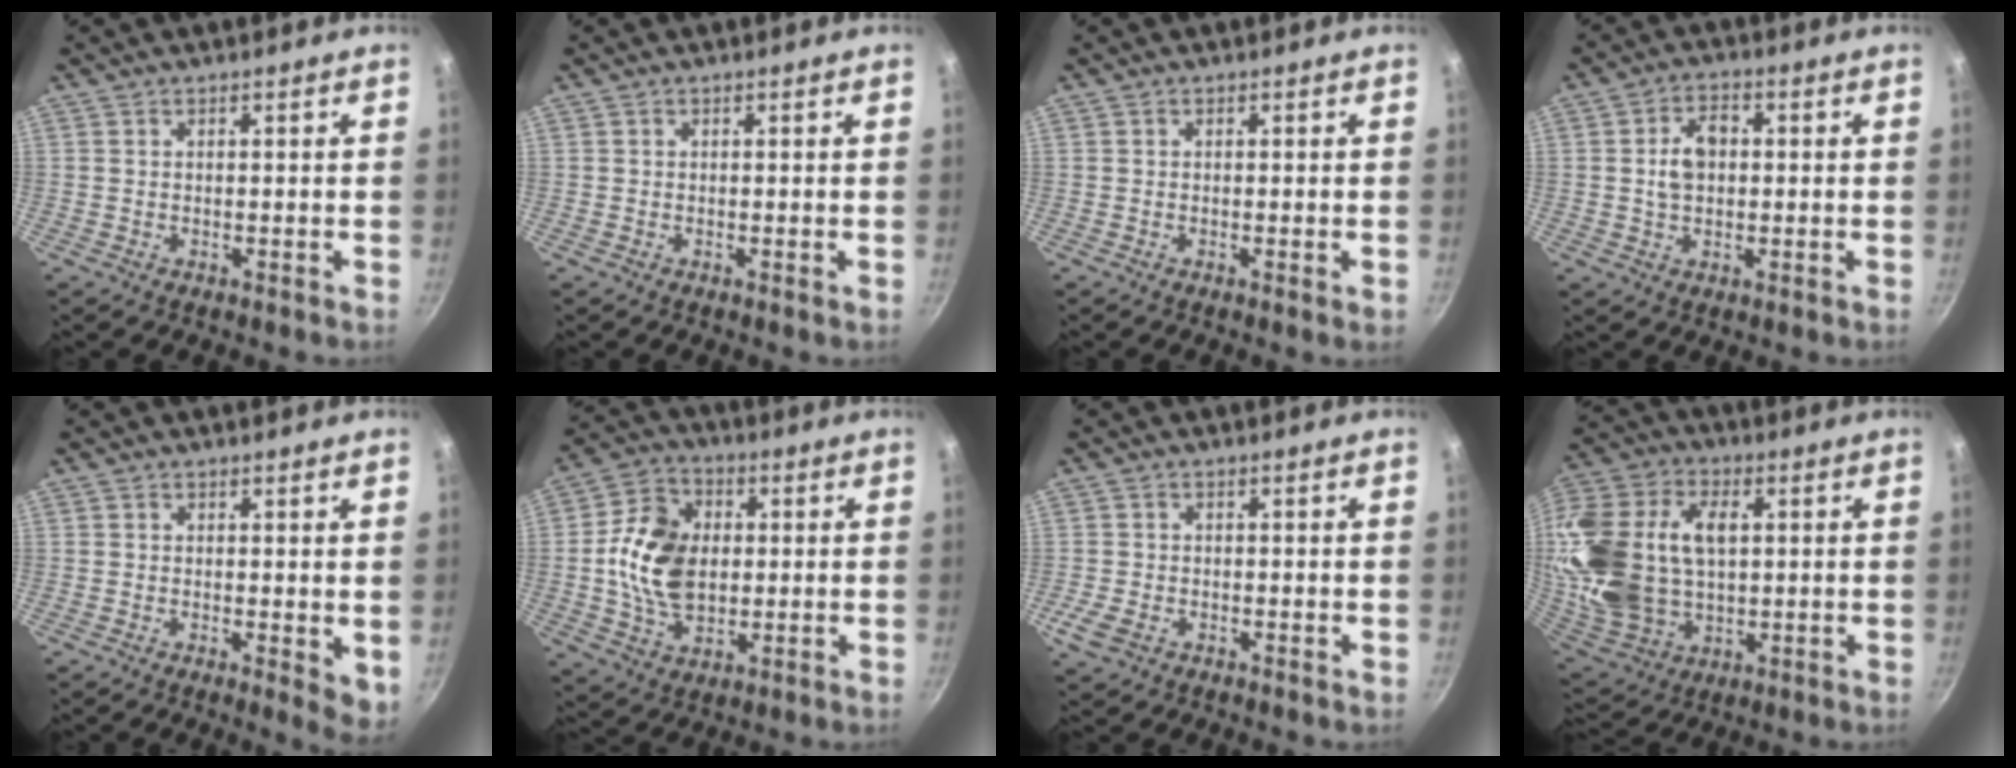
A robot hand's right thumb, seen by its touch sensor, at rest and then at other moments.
{"total": 0.0}
{"total": 0.7, "force": [-0.2, -0.1, 0.7], "torque": [-0.013, -0.002, -0.006]}
{"total": 6.3, "force": [0.4, 4.3, 4.6], "torque": [-0.061, 0.012, 0.004]}
{"total": 4.4, "force": [-0.1, 1.8, 4.0], "torque": [-0.047, -0.010, -0.001]}
{"total": 15.9, "force": [0.8, 11.3, 11.2], "torque": [-0.181, 0.008, 0.008]}
{"total": 3.7, "force": [-1.7, 2.3, 2.3], "torque": [-0.049, 0.000, -0.034]}
{"total": 26.4, "force": [3.7, 17.9, 19.1], "torque": [-0.408, 0.017, 0.077]}